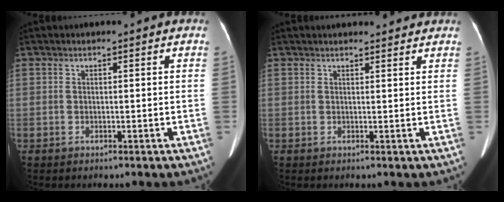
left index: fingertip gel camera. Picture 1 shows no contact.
{"total": 6.3, "force": [5.8, 1.5, 1.8], "torque": [-0.016, 0.023, 0.067]}